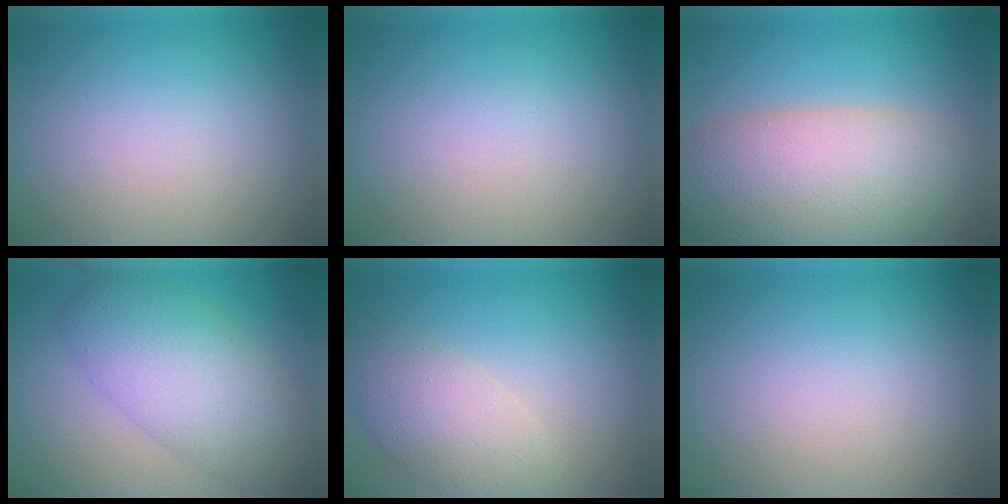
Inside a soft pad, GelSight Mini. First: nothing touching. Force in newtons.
{"total": 0.0}
{"total": 10.2, "press": 10.2, "slide": 0.9}
{"total": 7.8, "press": 7.8, "slide": 0.0}
{"total": 4.7, "press": 4.6, "slide": 0.5}
{"total": 0.0}